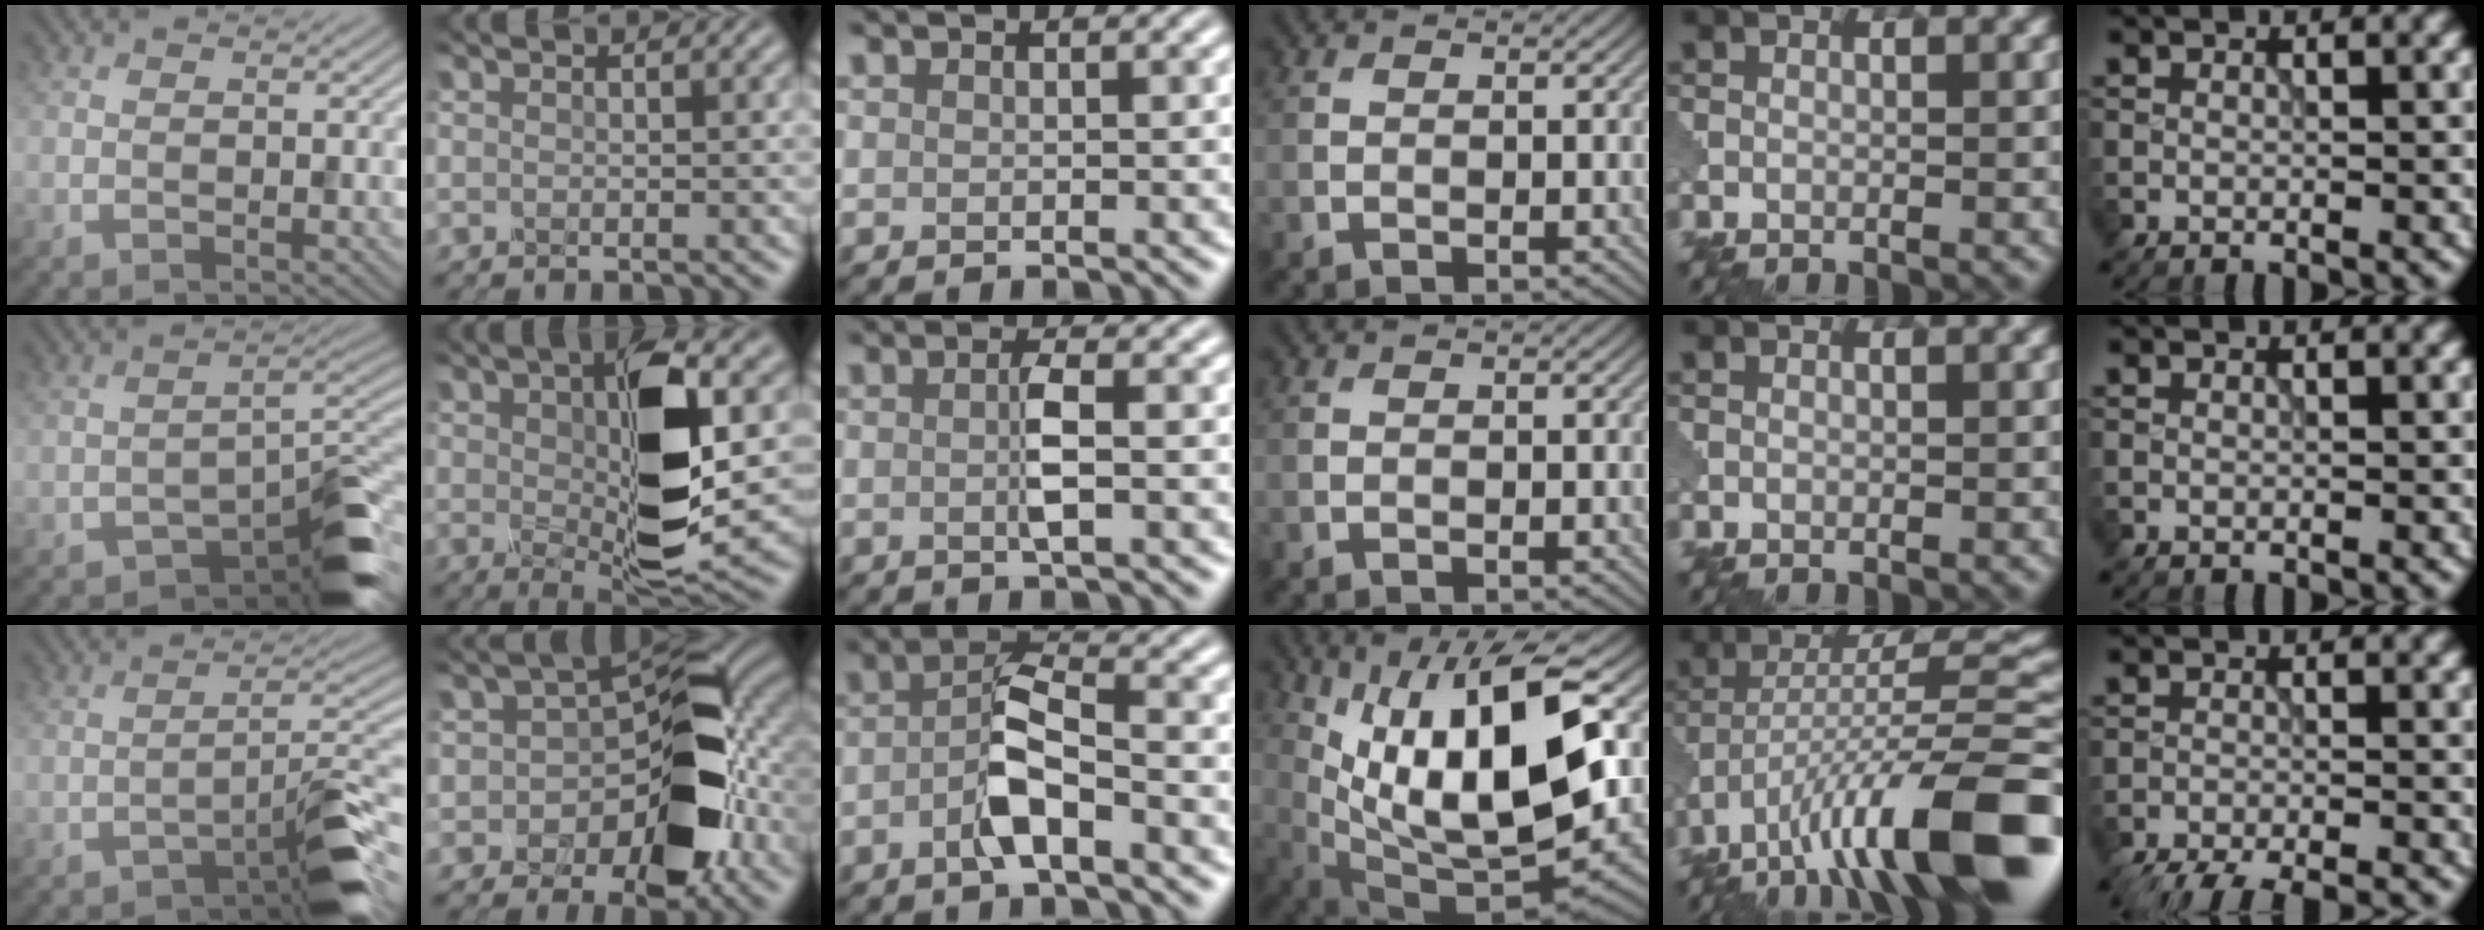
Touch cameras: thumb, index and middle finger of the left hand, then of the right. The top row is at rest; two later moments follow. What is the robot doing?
{"motion": "disassemble", "object": "pitcher"}